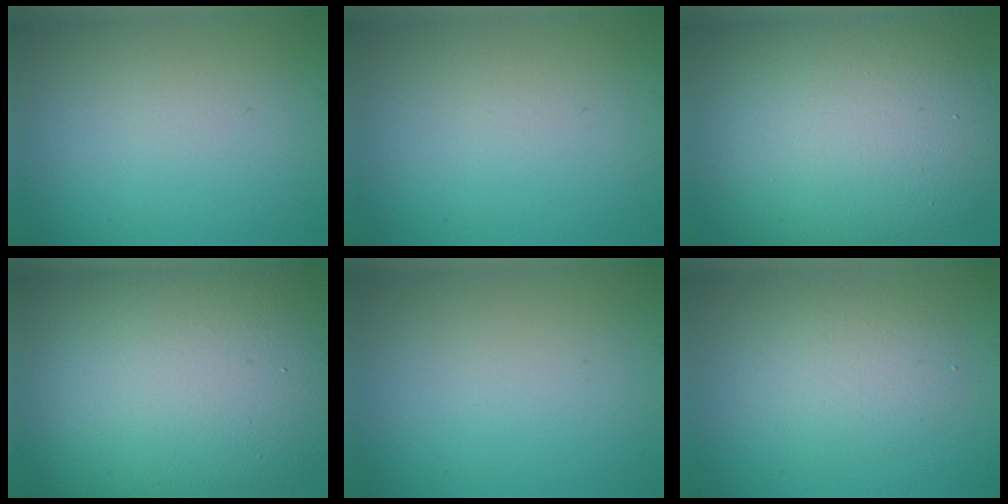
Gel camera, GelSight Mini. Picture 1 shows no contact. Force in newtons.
{"total": 0.0}
{"total": 15.3, "press": 15.3, "slide": 1.0}
{"total": 18.0, "press": 17.9, "slide": 1.8}
{"total": 0.0}
{"total": 2.9, "press": 2.8, "slide": 0.3}